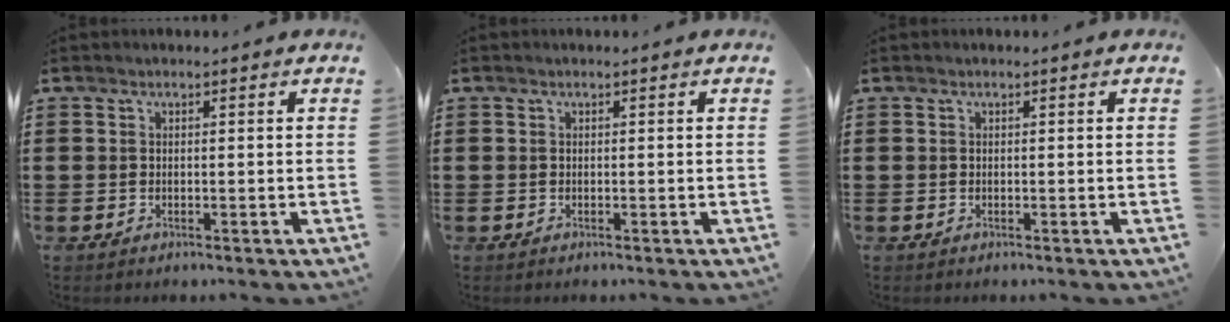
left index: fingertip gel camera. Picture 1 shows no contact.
{"total": 0.0}
{"total": 0.0}